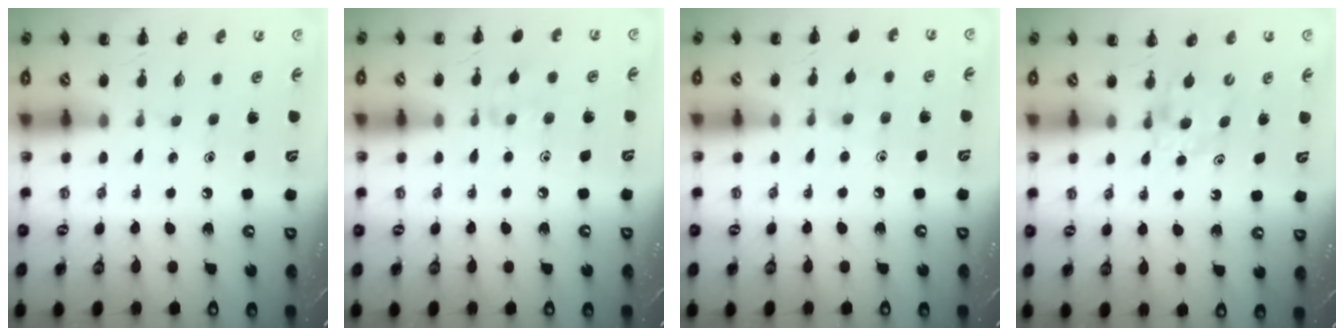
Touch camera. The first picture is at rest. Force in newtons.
{"total": 6.2, "press": 5.8, "slide": 2.0}
{"total": 4.8, "press": 4.4, "slide": 2.0}
{"total": 4.5, "press": 4.3, "slide": 1.3}